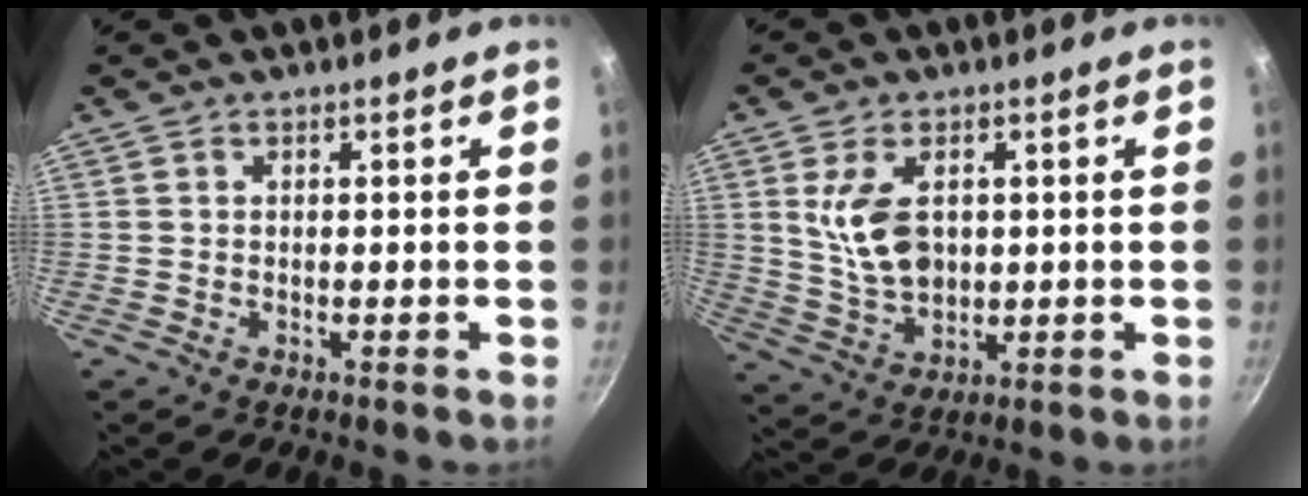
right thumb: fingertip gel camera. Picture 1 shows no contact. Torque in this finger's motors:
{"motor_torque": [-0.48, 0.70, 0.54, 0.67, 0.11]}